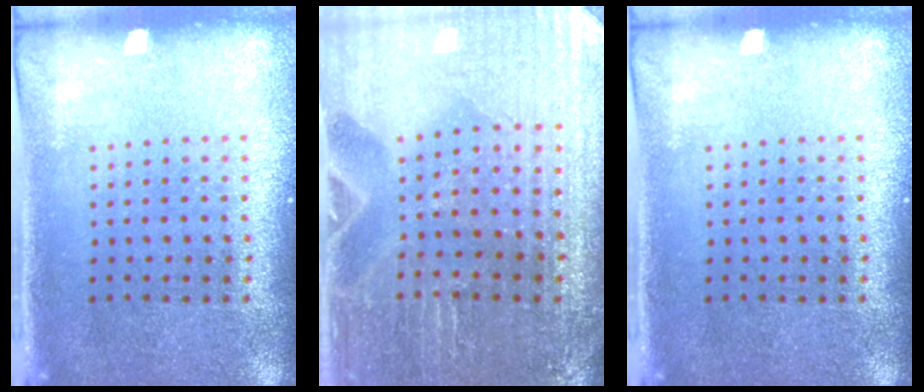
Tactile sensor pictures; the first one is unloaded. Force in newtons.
{"total": 1.5, "press": 1.4, "slide": 0.2}
{"total": 0.0}